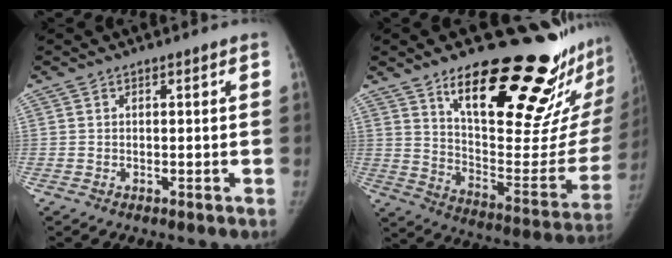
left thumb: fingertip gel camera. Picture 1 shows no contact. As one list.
[{"total": 30.9, "force": [20.3, 9.6, 21.2], "torque": [-0.247, -0.107, 0.306]}]